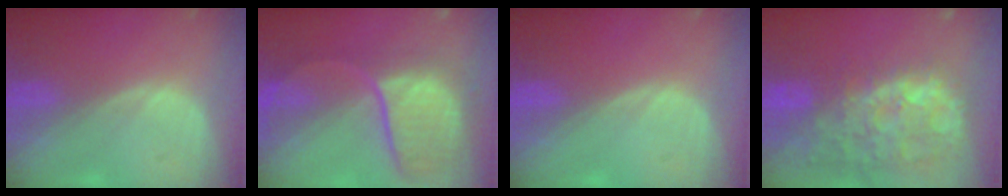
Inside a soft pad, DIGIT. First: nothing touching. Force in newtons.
{"total": 10.7, "press": 9.7, "slide": 4.4}
{"total": 0.0}
{"total": 14.6, "press": 11.8, "slide": 8.7}